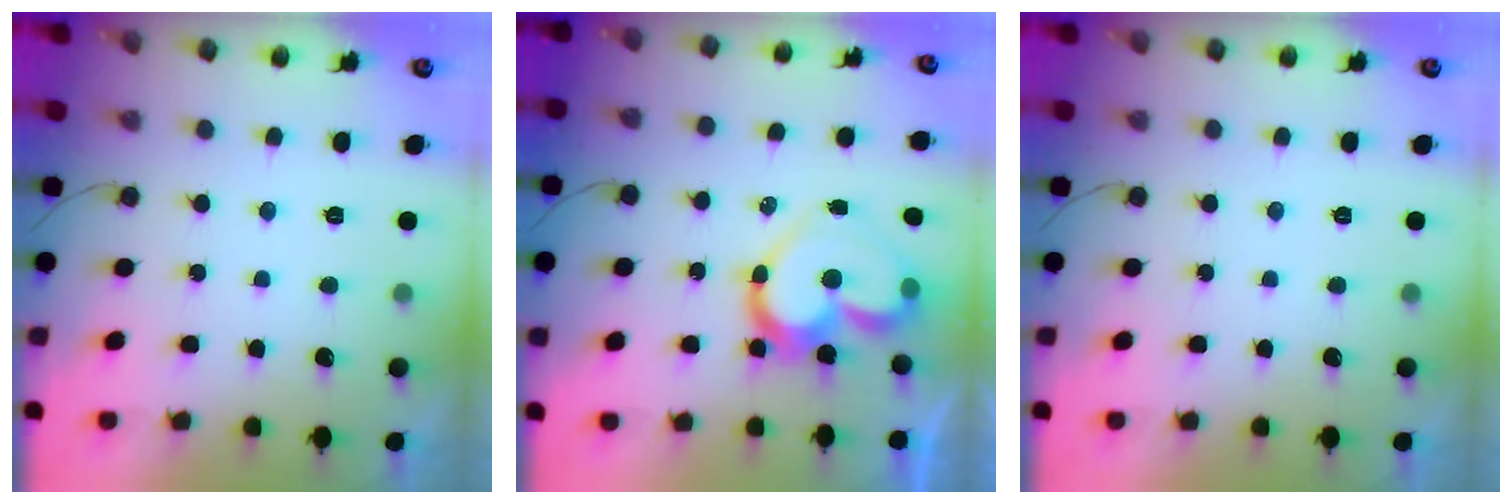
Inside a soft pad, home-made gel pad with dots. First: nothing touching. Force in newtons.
{"total": 15.5, "press": 15.4, "slide": 1.3}
{"total": 0.0}